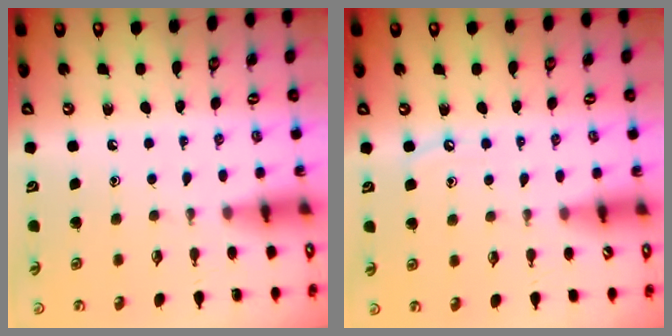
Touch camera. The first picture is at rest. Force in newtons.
{"total": 4.8, "press": 4.7, "slide": 0.7}